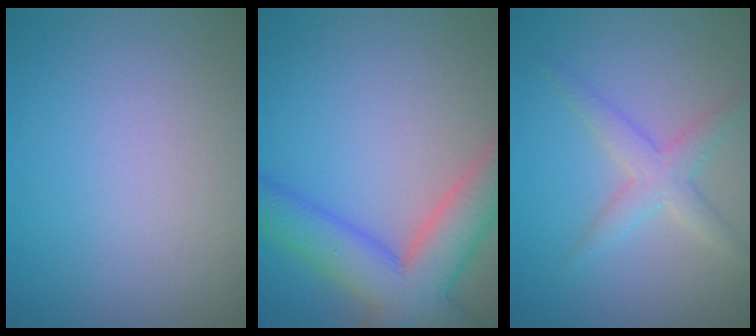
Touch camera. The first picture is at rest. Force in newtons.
{"total": 8.3, "press": 8.3, "slide": 0.4}
{"total": 2.7, "press": 2.7, "slide": 0.1}